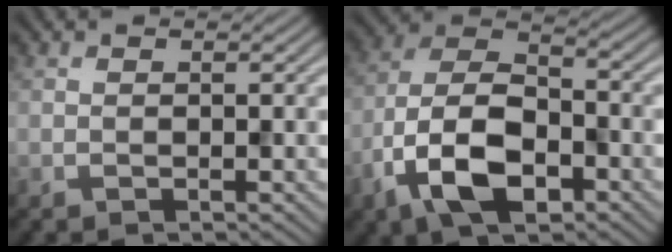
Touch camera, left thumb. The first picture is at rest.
{"total": 11.5, "force": [-5.4, 5.8, 8.4], "torque": [-0.176, 0.000, -0.116]}